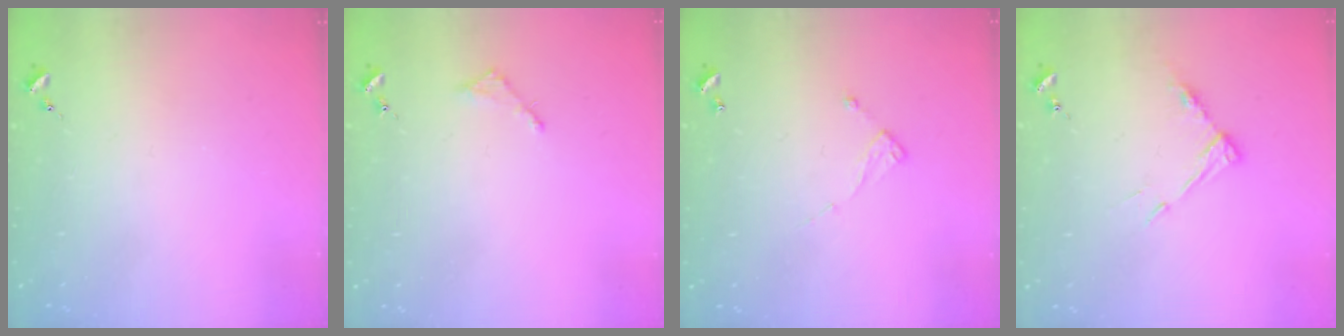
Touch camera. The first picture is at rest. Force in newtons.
{"total": 2.8, "press": 2.7, "slide": 0.3}
{"total": 6.4, "press": 6.4, "slide": 0.4}
{"total": 8.1, "press": 8.1, "slide": 0.6}